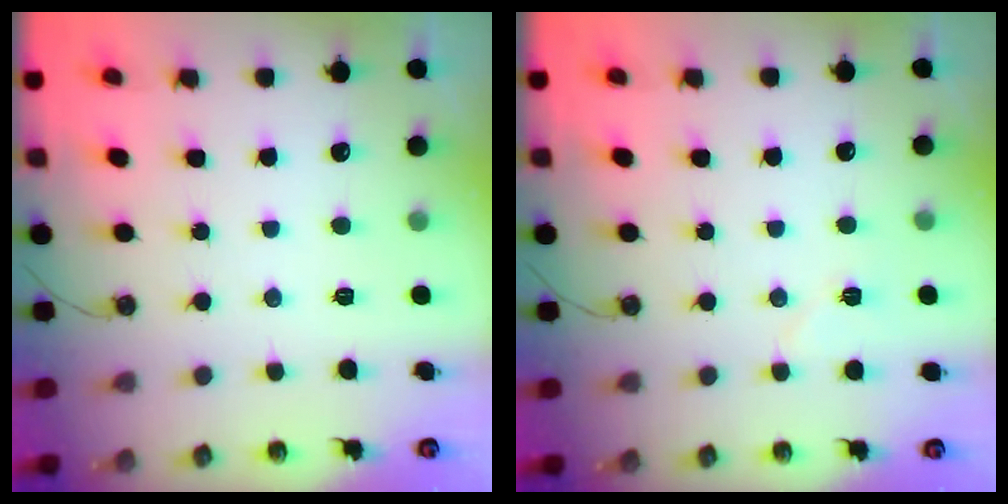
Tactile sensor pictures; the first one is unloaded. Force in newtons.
{"total": 5.0, "press": 4.8, "slide": 1.6}